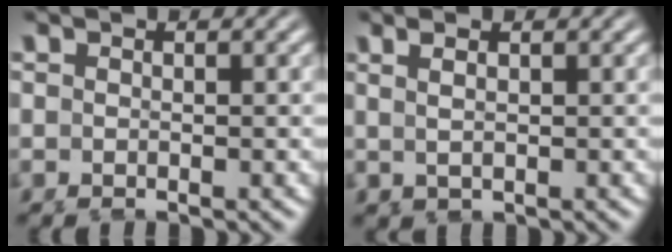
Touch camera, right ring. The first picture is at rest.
{"total": 1.7, "force": [0.8, 0.6, 1.3], "torque": [-0.022, 0.005, 0.015]}